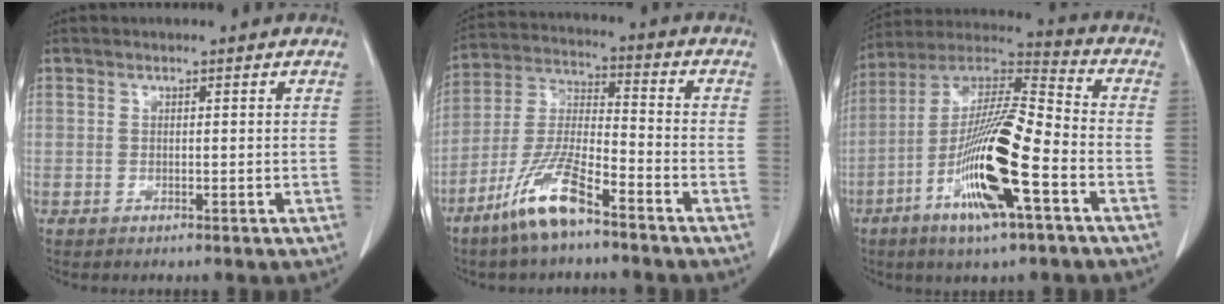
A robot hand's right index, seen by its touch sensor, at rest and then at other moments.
{"total": 11.3, "force": [-7.5, 1.8, 8.2], "torque": [-0.179, -0.017, -0.151]}
{"total": 18.0, "force": [-6.6, 2.0, 16.6], "torque": [-0.328, -0.010, -0.122]}